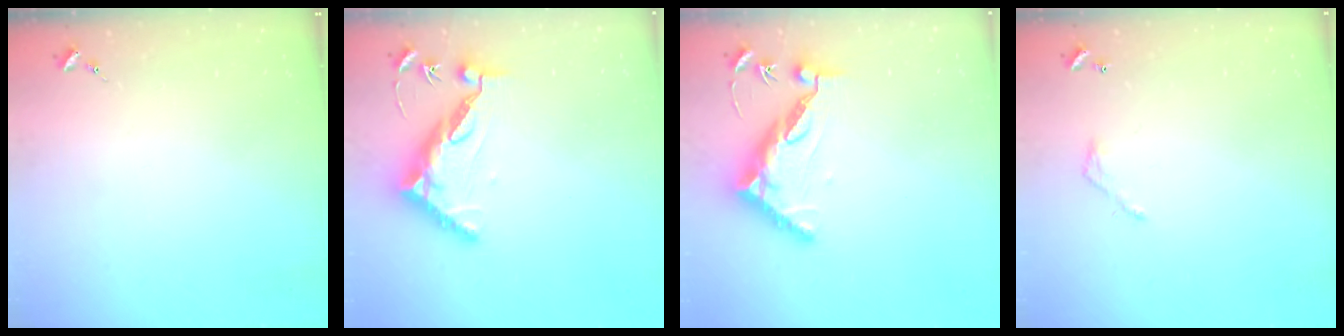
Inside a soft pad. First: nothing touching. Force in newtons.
{"total": 10.7, "press": 10.6, "slide": 0.9}
{"total": 10.7, "press": 10.6, "slide": 0.9}
{"total": 3.2, "press": 3.2, "slide": 0.2}